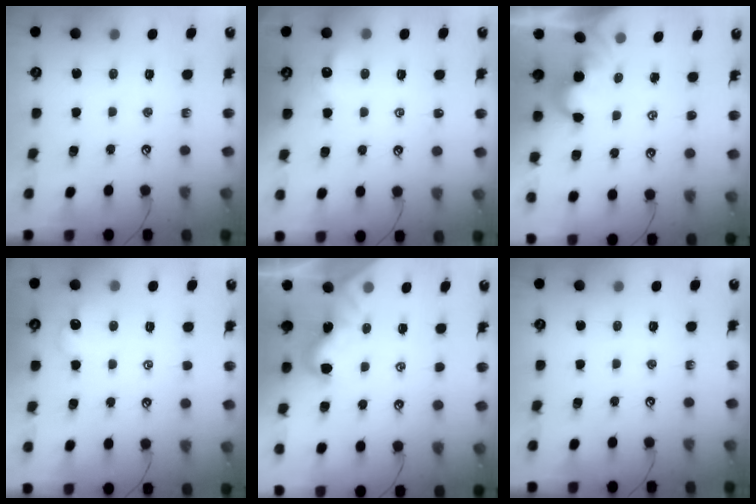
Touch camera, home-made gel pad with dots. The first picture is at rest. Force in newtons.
{"total": 2.0, "press": 2.0, "slide": 0.3}
{"total": 2.2, "press": 2.2, "slide": 0.4}
{"total": 1.2, "press": 1.0, "slide": 0.7}
{"total": 1.8, "press": 1.8, "slide": 0.5}
{"total": 0.0}